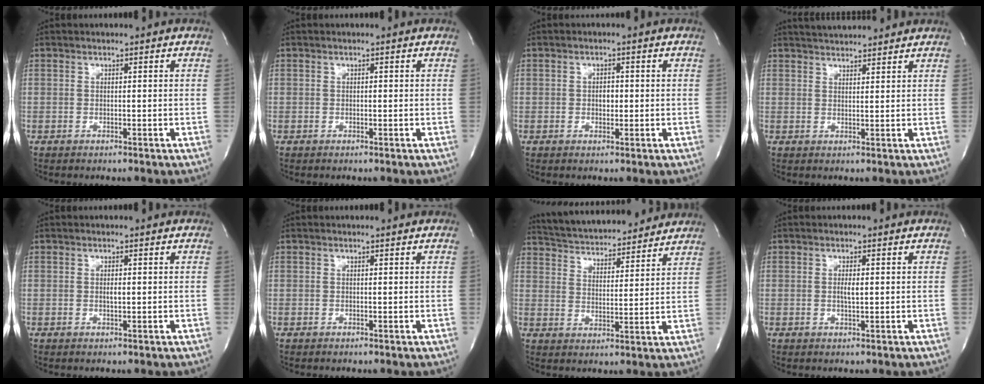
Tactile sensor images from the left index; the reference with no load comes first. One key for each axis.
{"total": 0.0}
{"total": 1.7, "fx": -0.2, "fy": 1.1, "fz": 1.3, "tx": -0.019, "ty": 0.000, "tz": -0.004}
{"total": 6.9, "fx": 6.6, "fy": 0.9, "fz": 2.0, "tx": -0.036, "ty": 0.024, "tz": 0.094}
{"total": 0.9, "fx": 0.0, "fy": 0.2, "fz": 0.8, "tx": -0.016, "ty": -0.004, "tz": 0.000}
{"total": 0.5, "fx": 0.5, "fy": 0.0, "fz": 0.1, "tx": -0.007, "ty": -0.001, "tz": 0.005}
{"total": 17.4, "fx": 16.3, "fy": 3.2, "fz": 5.1, "tx": -0.088, "ty": 0.017, "tz": 0.241}
{"total": 1.5, "fx": 0.0, "fy": 0.3, "fz": 1.5, "tx": -0.030, "ty": -0.003, "tz": 0.000}